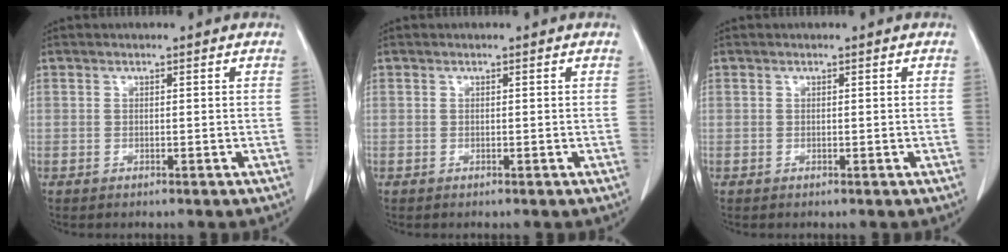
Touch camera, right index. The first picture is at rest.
{"total": 0.0}
{"total": 0.0}